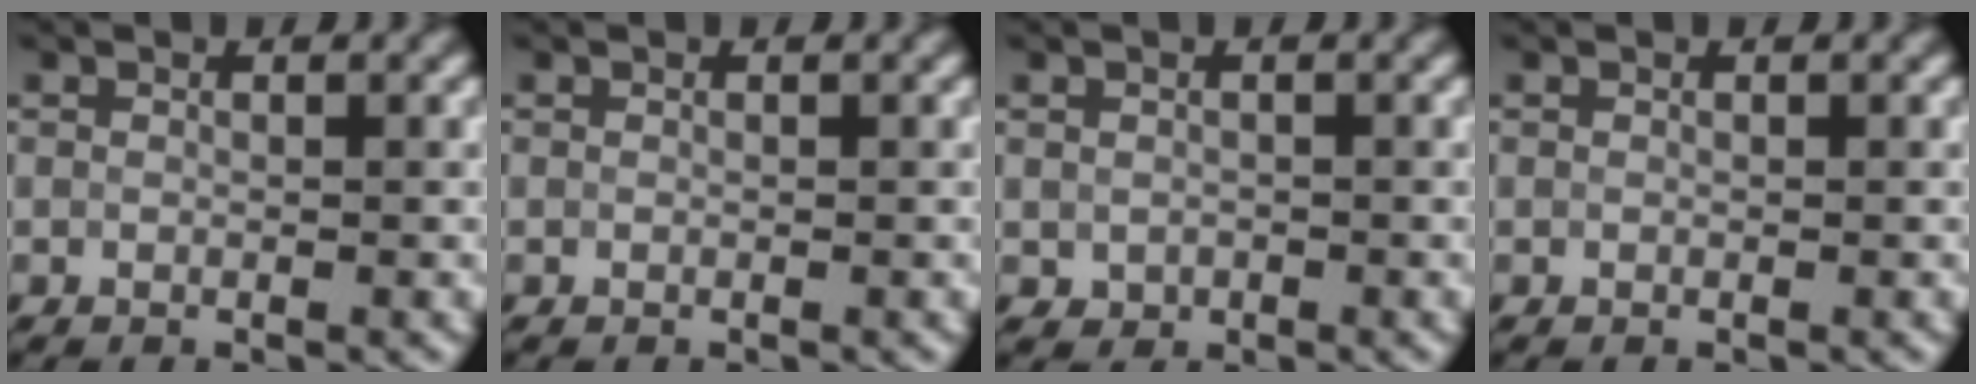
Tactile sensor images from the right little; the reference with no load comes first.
{"total": 0.0}
{"total": 0.8, "force": [-0.1, 0.7, 0.4], "torque": [-0.005, -0.005, -0.001]}
{"total": 0.0}